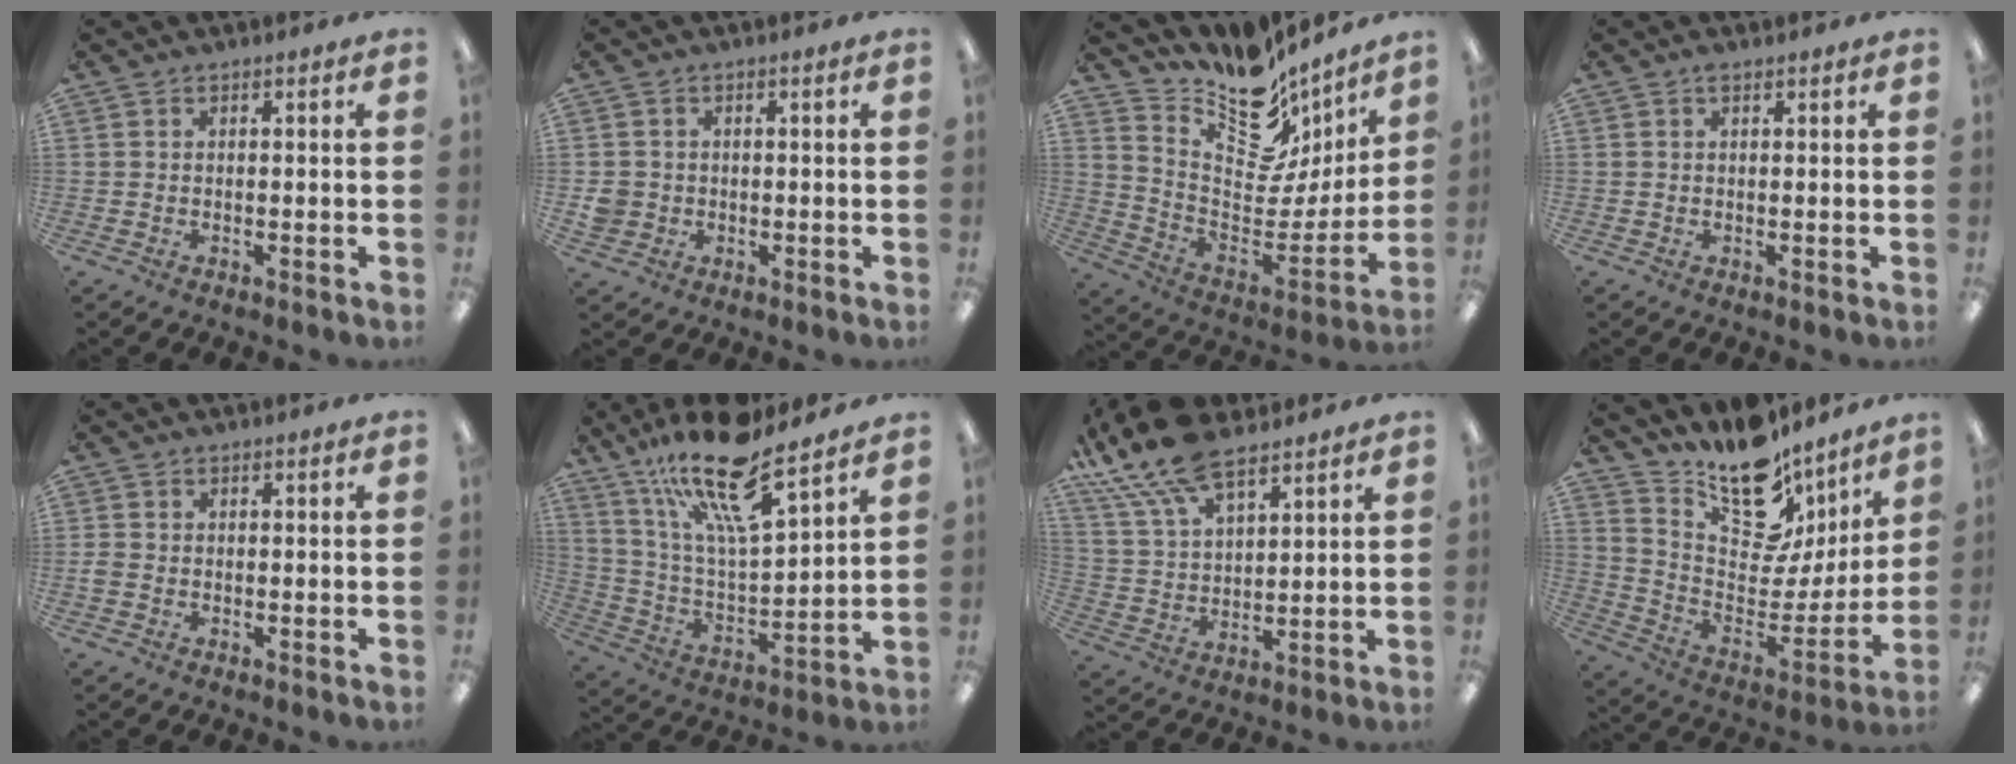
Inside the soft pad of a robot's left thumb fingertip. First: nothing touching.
{"total": 3.7, "force": [-0.1, 3.6, 0.7], "torque": [-0.009, 0.006, -0.002]}
{"total": 14.0, "force": [10.9, 7.0, 5.4], "torque": [-0.073, -0.118, 0.187]}
{"total": 1.1, "force": [0.8, 0.4, 0.6], "torque": [-0.006, -0.001, 0.011]}
{"total": 1.5, "force": [-0.5, 1.2, 0.7], "torque": [-0.011, 0.003, -0.008]}
{"total": 20.4, "force": [14.7, 5.6, 13.0], "torque": [-0.230, -0.092, 0.249]}
{"total": 18.6, "force": [12.9, 7.9, 10.9], "torque": [-0.240, -0.055, 0.232]}
{"total": 18.3, "force": [13.6, 9.2, 8.2], "torque": [-0.122, -0.119, 0.240]}